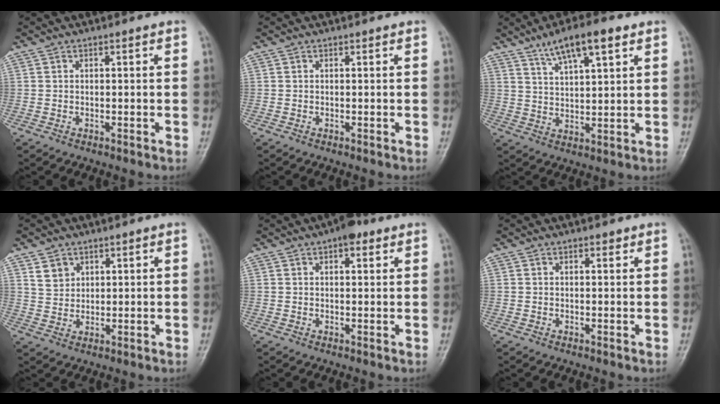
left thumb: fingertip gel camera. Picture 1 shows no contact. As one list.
[{"total": 0.0}, {"total": 9.9, "force": [5.9, 2.8, 7.4], "torque": [-0.119, -0.015, 0.104]}, {"total": 3.7, "force": [2.3, 2.8, 1.0], "torque": [-0.001, -0.016, 0.048]}, {"total": 4.4, "force": [2.5, 2.0, 3.1], "torque": [-0.029, -0.004, 0.029]}, {"total": 1.2, "force": [0.8, 0.5, 0.7], "torque": [-0.005, -0.003, 0.010]}]